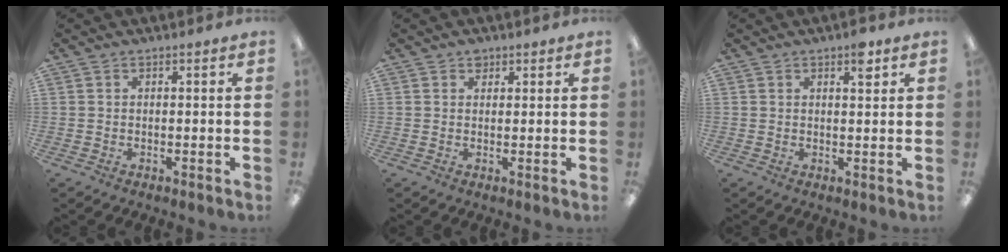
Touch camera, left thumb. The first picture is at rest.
{"total": 1.6, "force": [1.1, 1.1, 0.3], "torque": [0.000, -0.003, 0.020]}
{"total": 4.0, "force": [2.4, 1.5, 2.7], "torque": [-0.027, -0.010, 0.035]}